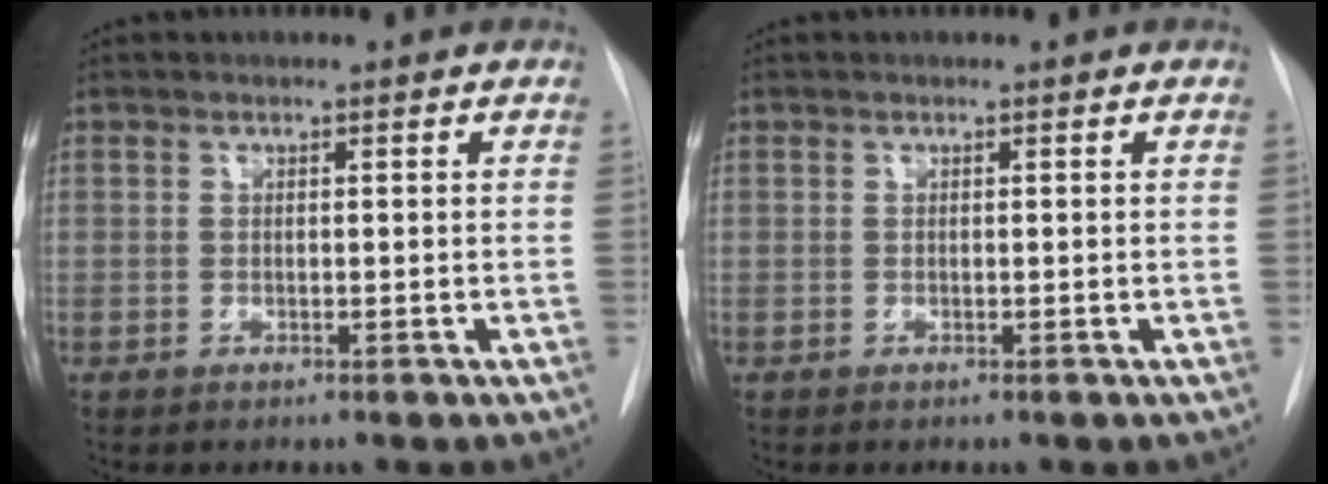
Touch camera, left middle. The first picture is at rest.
{"total": 0.0}